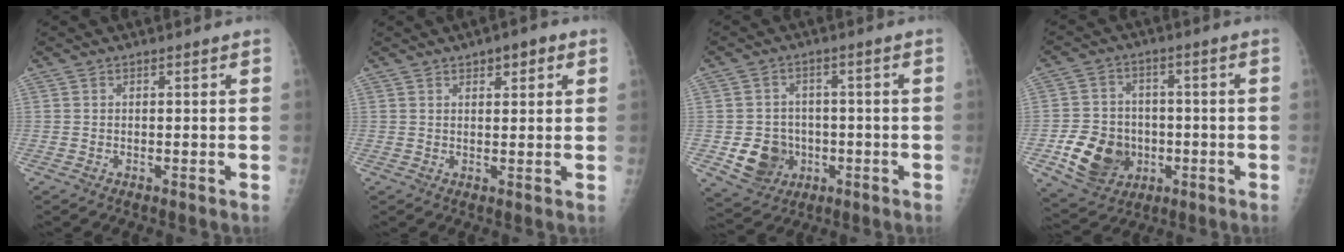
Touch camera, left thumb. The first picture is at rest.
{"total": 4.2, "force": [2.2, 1.8, 3.1], "torque": [-0.026, -0.005, 0.026]}
{"total": 8.3, "force": [-2.0, 7.4, 3.4], "torque": [-0.025, 0.010, -0.024]}
{"total": 12.6, "force": [-3.3, 10.3, 6.4], "torque": [-0.081, 0.009, -0.048]}